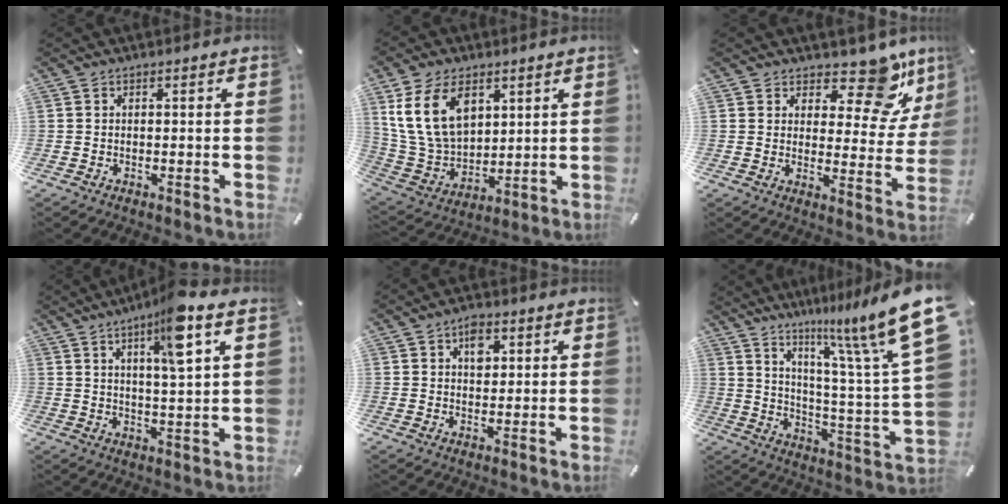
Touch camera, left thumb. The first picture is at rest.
{"total": 15.1, "force": [6.6, 10.3, 8.8], "torque": [-0.210, -0.014, 0.124]}
{"total": 13.7, "force": [10.2, 5.8, 7.1], "torque": [-0.087, -0.088, 0.171]}
{"total": 10.3, "force": [5.4, 1.4, 8.6], "torque": [-0.128, -0.026, 0.083]}
{"total": 4.4, "force": [1.6, 2.9, 2.9], "torque": [-0.030, -0.005, 0.021]}
{"total": 18.5, "force": [12.2, 2.2, 13.7], "torque": [-0.213, -0.091, 0.190]}